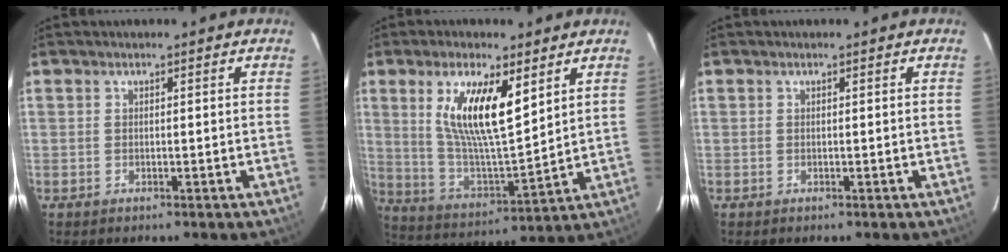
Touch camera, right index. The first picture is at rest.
{"total": 14.8, "force": [6.2, 4.2, 12.7], "torque": [-0.237, -0.002, 0.126]}
{"total": 0.0}